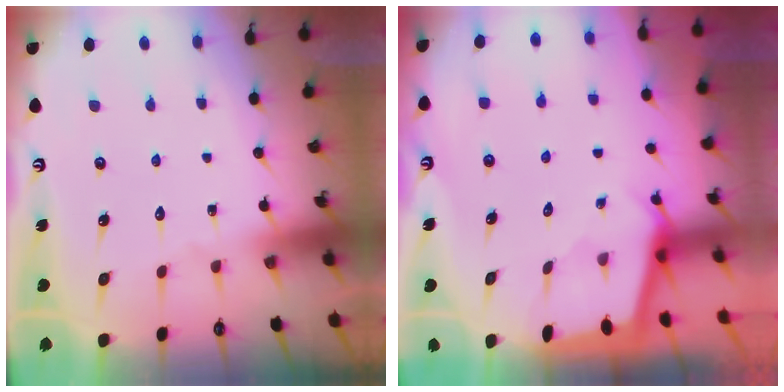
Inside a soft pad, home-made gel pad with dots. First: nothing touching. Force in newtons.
{"total": 1.6, "press": 1.6, "slide": 0.3}